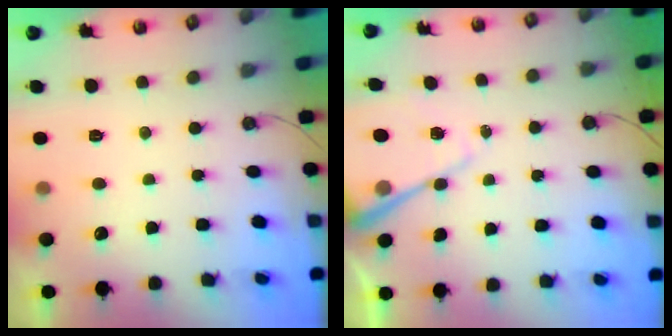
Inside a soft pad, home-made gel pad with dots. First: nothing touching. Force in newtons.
{"total": 10.8, "press": 10.8, "slide": 0.9}